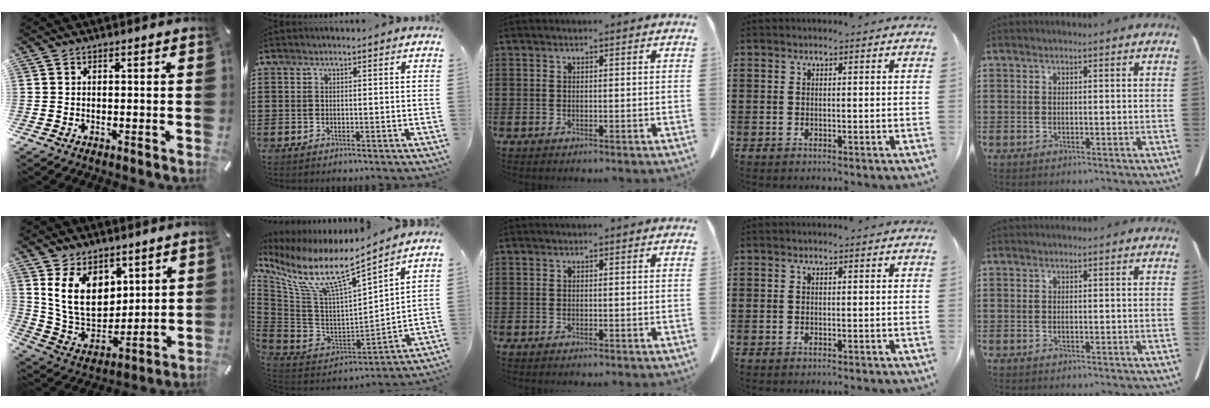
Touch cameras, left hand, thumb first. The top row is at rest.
{"thumb": {"total": 13.9, "force": [5.6, 10.4, 7.3], "torque": [-0.160, -0.028, 0.108]}, "index": {"total": 9.5, "force": [6.5, 1.5, 6.7], "torque": [-0.157, -0.057, 0.107]}}